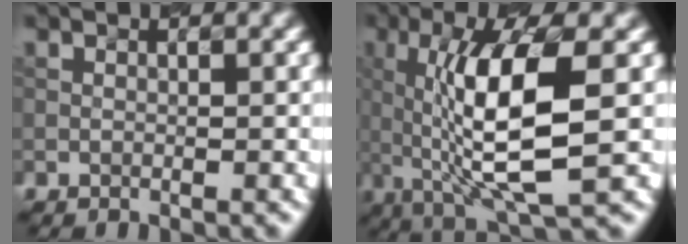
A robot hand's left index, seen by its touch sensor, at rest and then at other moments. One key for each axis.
{"total": 9.4, "fx": -0.1, "fy": 2.4, "fz": 9.0, "tx": -0.157, "ty": 0.002, "tz": 0.013}